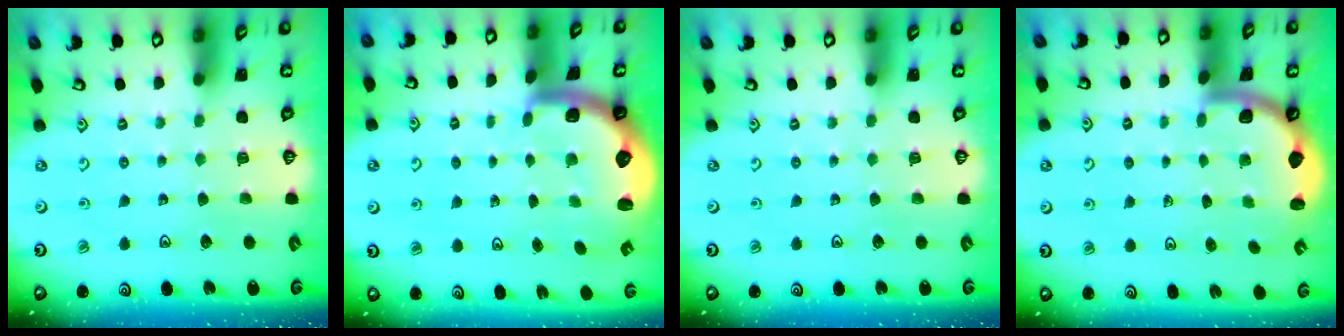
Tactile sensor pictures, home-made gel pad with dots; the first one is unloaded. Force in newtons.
{"total": 2.8, "press": 2.4, "slide": 1.4}
{"total": 0.0}
{"total": 1.8, "press": 1.8, "slide": 0.1}